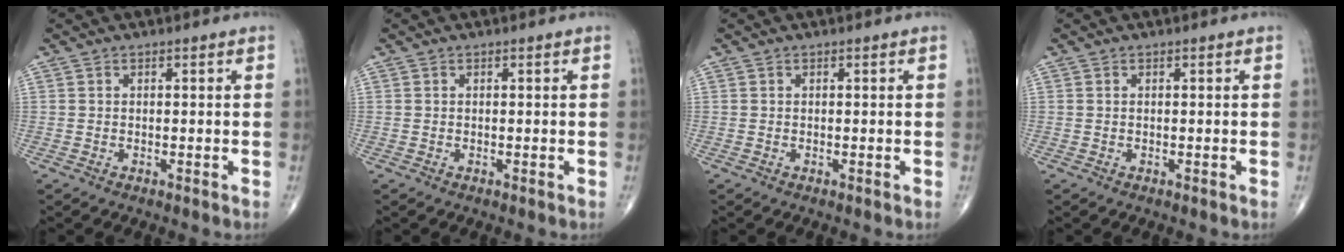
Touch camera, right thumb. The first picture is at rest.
{"total": 0.0}
{"total": 0.0}
{"total": 0.0}